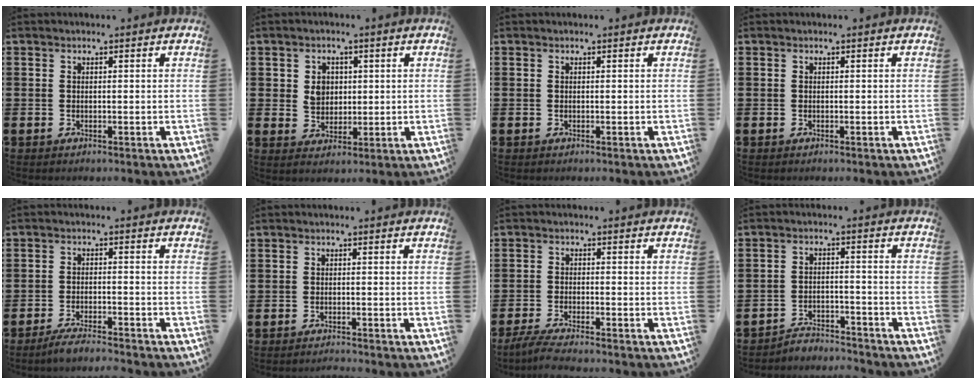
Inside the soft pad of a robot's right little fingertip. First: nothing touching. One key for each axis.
{"total": 3.3, "fx": 0.8, "fy": 2.9, "fz": 1.4, "tx": -0.021, "ty": 0.008, "tz": 0.008}
{"total": 0.0}
{"total": 0.0}
{"total": 3.1, "fx": -2.8, "fy": 0.0, "fz": 1.3, "tx": -0.020, "ty": 0.003, "tz": -0.054}
{"total": 0.8, "fx": -0.8, "fy": -0.1, "fz": 0.1, "tx": -0.003, "ty": -0.002, "tz": -0.017}
{"total": 2.7, "fx": -2.4, "fy": 0.0, "fz": 1.2, "tx": -0.028, "ty": -0.001, "tz": -0.048}
{"total": 3.2, "fx": -3.2, "fy": 0.2, "fz": -0.2, "tx": -0.005, "ty": 0.002, "tz": -0.070}